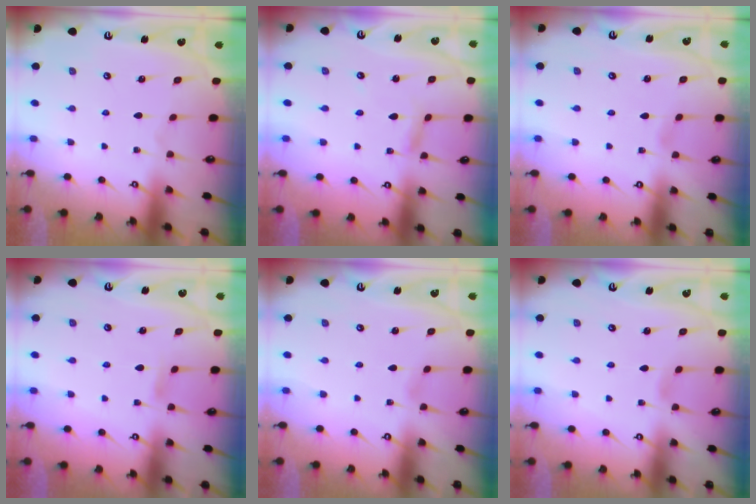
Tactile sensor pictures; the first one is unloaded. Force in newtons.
{"total": 2.6, "press": 2.6, "slide": 0.2}
{"total": 1.6, "press": 1.6, "slide": 0.2}
{"total": 3.1, "press": 3.1, "slide": 0.4}
{"total": 1.4, "press": 1.4, "slide": 0.1}
{"total": 2.9, "press": 2.8, "slide": 0.3}